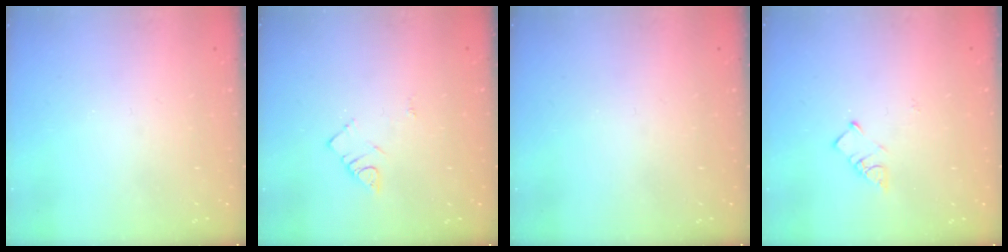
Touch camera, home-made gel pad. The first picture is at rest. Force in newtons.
{"total": 4.3, "press": 4.2, "slide": 0.7}
{"total": 0.0}
{"total": 3.4, "press": 3.3, "slide": 0.5}